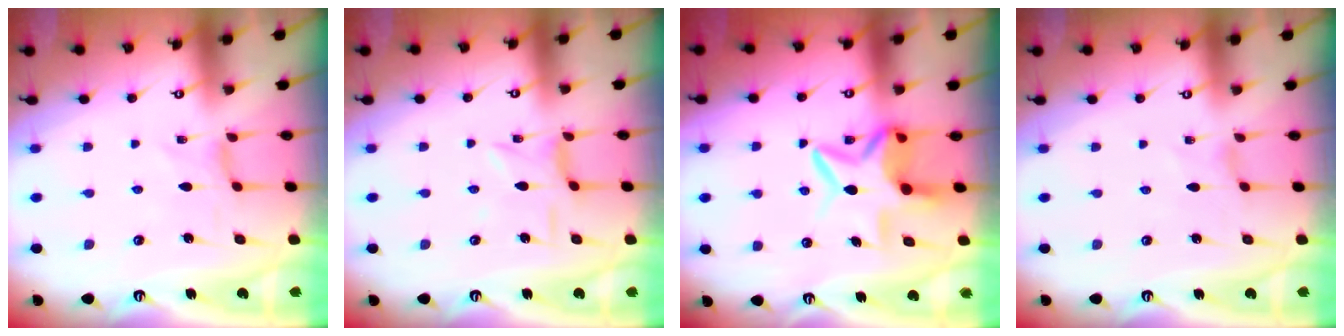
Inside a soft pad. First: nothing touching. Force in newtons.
{"total": 1.6, "press": 1.6, "slide": 0.5}
{"total": 9.1, "press": 9.0, "slide": 1.5}
{"total": 0.0}